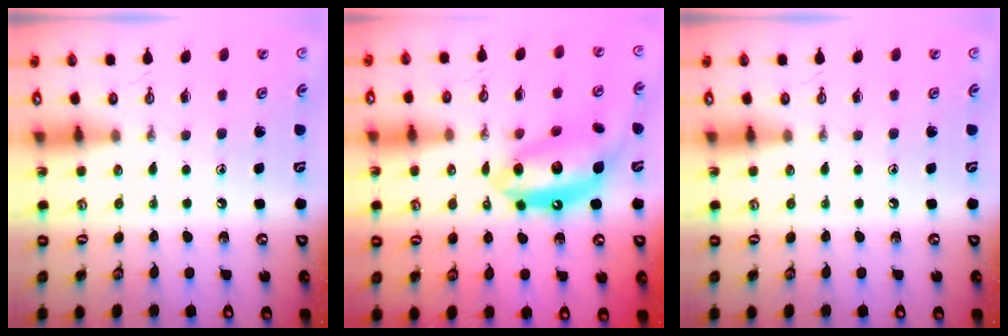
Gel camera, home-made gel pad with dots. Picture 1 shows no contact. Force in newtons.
{"total": 14.5, "press": 14.5, "slide": 1.4}
{"total": 0.0}